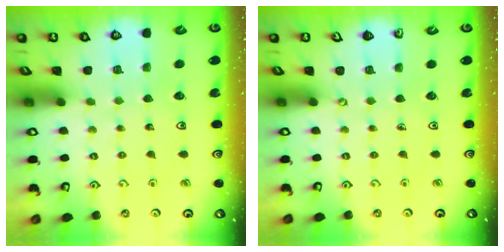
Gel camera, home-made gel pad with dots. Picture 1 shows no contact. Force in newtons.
{"total": 0.0}